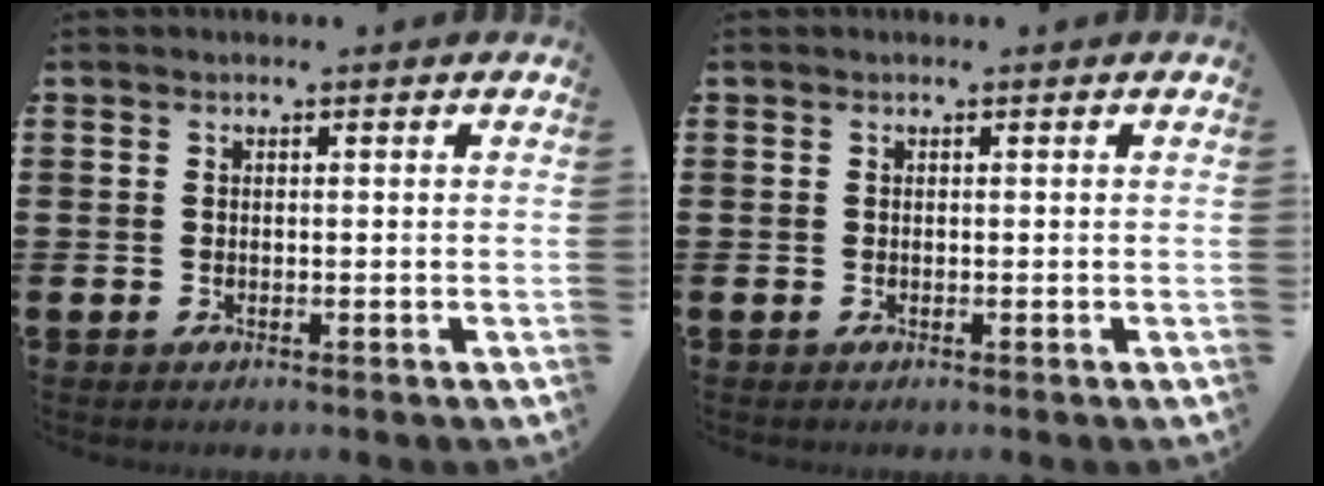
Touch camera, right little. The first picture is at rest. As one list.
[{"total": 0.0}]